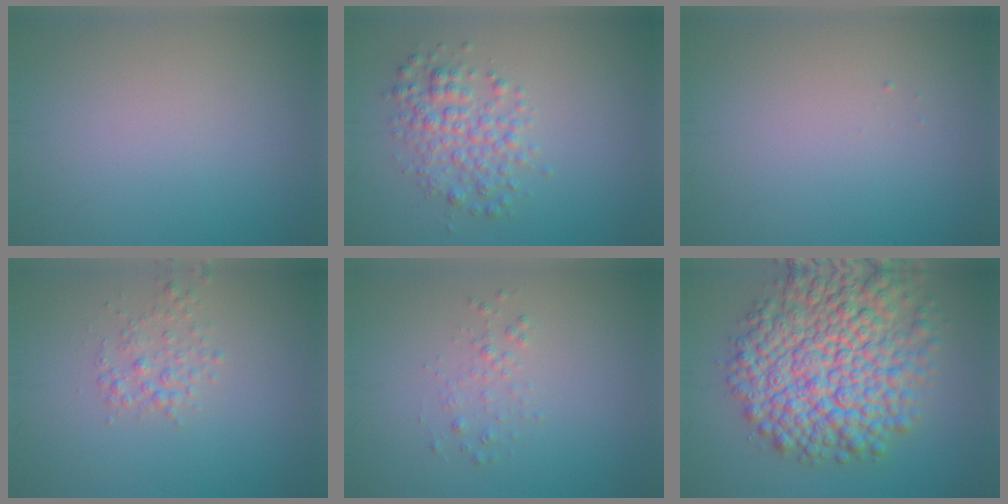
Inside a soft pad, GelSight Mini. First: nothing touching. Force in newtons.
{"total": 3.4, "press": 3.4, "slide": 0.1}
{"total": 0.0}
{"total": 1.7, "press": 1.7, "slide": 0.1}
{"total": 1.1, "press": 1.1, "slide": 0.1}
{"total": 12.0, "press": 12.0, "slide": 0.3}